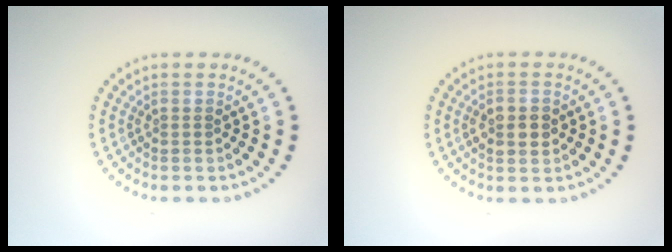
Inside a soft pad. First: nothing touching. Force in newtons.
{"total": 2.4, "press": 2.4, "slide": 0.3}